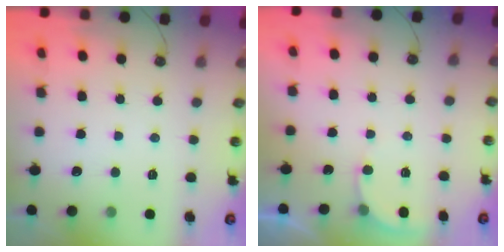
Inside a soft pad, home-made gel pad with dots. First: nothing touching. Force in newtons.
{"total": 3.2, "press": 3.2, "slide": 0.3}